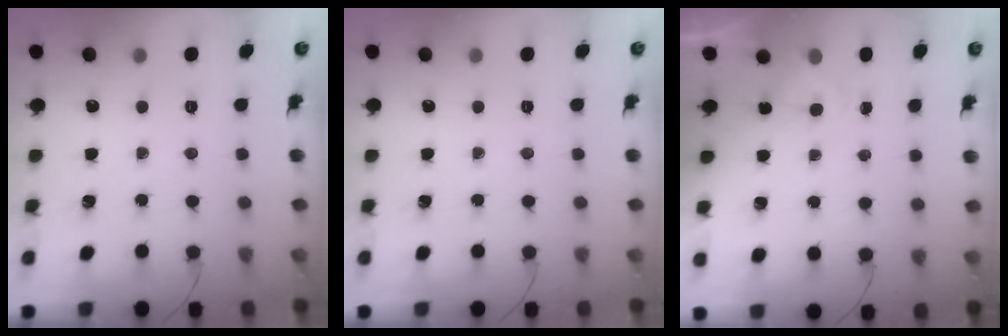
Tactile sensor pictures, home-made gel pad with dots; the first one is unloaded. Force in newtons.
{"total": 0.0}
{"total": 3.8, "press": 3.6, "slide": 1.1}